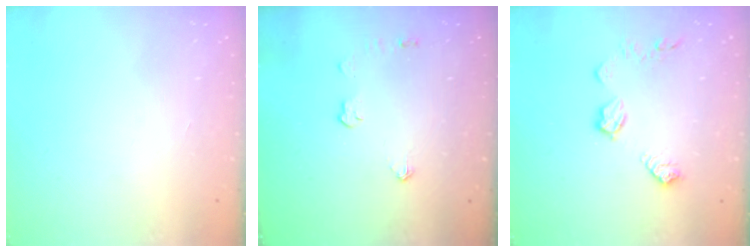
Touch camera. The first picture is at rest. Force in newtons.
{"total": 4.0, "press": 4.0, "slide": 0.7}
{"total": 9.6, "press": 9.6, "slide": 0.4}